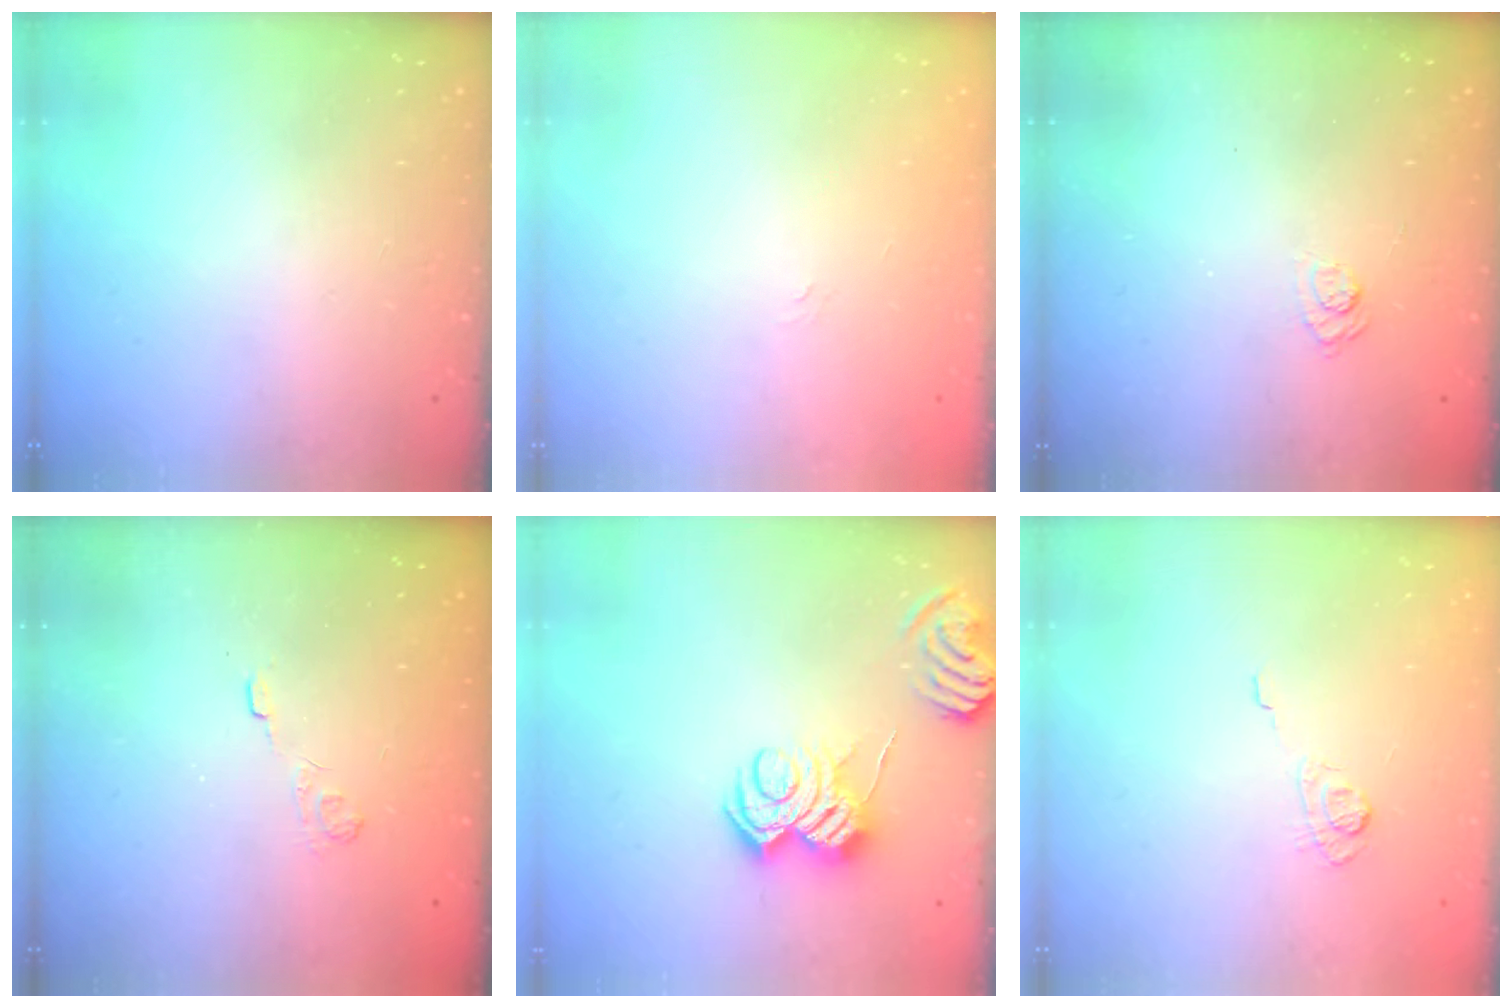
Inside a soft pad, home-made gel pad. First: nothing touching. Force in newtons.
{"total": 2.3, "press": 2.0, "slide": 1.1}
{"total": 2.8, "press": 2.3, "slide": 1.6}
{"total": 2.6, "press": 2.2, "slide": 1.4}
{"total": 10.5, "press": 10.5, "slide": 0.7}
{"total": 6.7, "press": 6.6, "slide": 1.4}